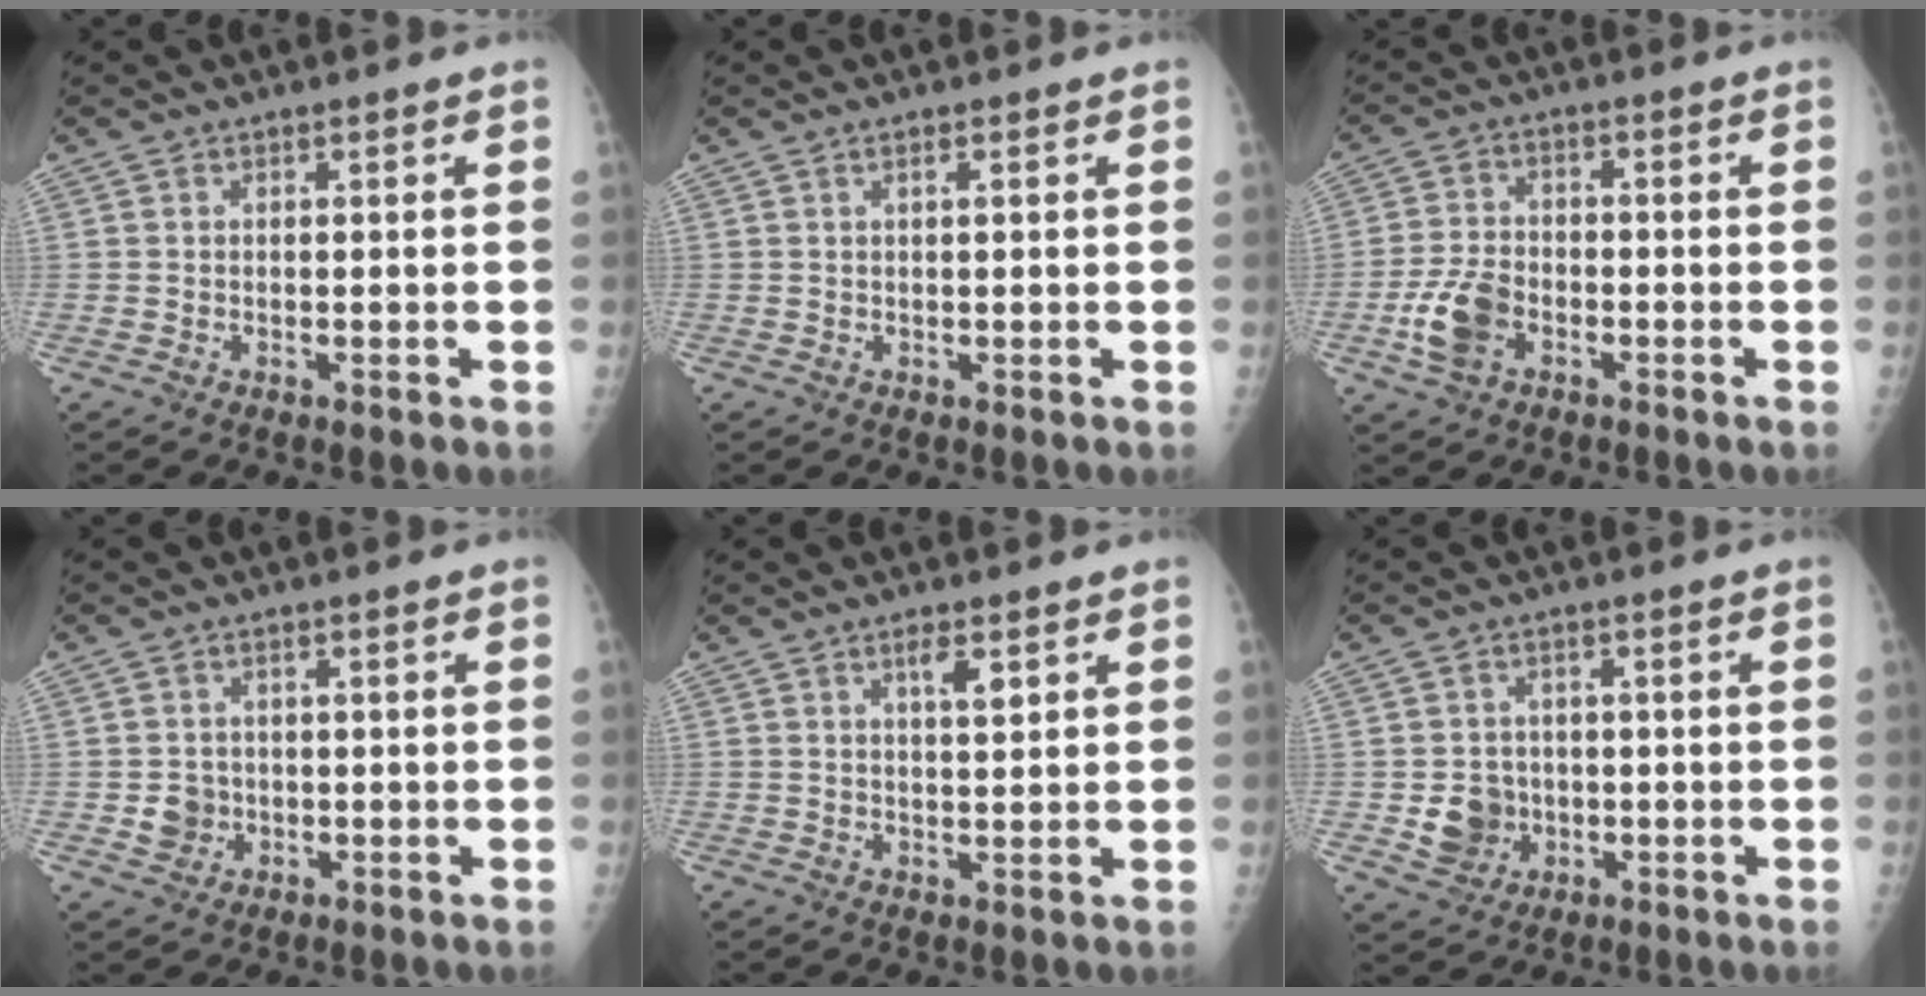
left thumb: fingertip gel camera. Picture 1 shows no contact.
{"total": 0.9, "force": [0.4, 0.1, 0.8], "torque": [-0.016, 0.005, 0.006]}
{"total": 7.4, "force": [-3.1, 4.9, 4.7], "torque": [-0.092, 0.013, -0.059]}
{"total": 3.3, "force": [-0.6, 3.1, 0.9], "torque": [0.005, 0.005, -0.007]}
{"total": 3.5, "force": [1.8, 1.0, 2.9], "torque": [-0.043, -0.008, 0.030]}
{"total": 6.0, "force": [-1.1, 5.5, 2.2], "torque": [-0.009, 0.007, -0.011]}